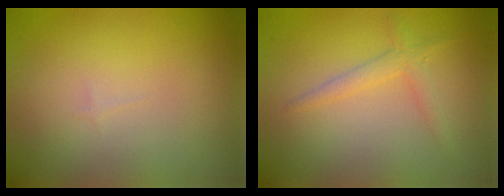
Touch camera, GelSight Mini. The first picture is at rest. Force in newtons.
{"total": 1.7, "press": 1.7, "slide": 0.1}